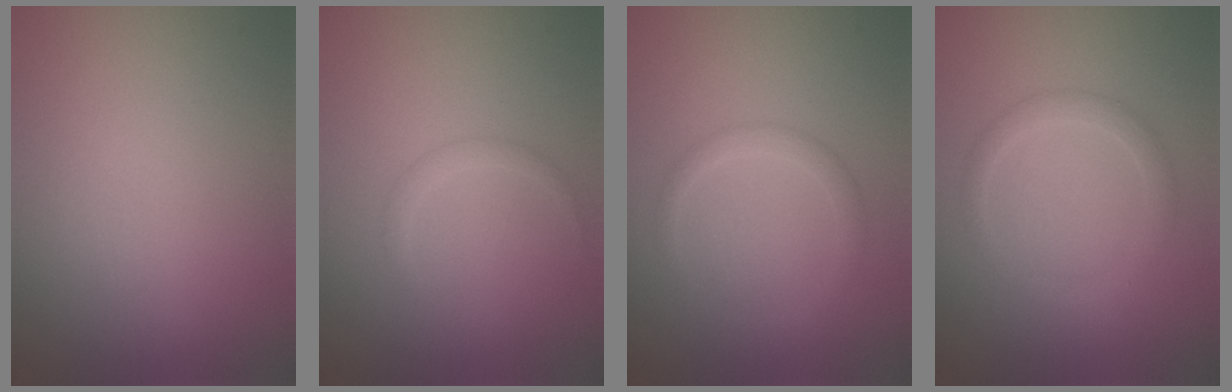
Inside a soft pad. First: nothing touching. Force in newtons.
{"total": 0.8, "press": 0.8, "slide": 0.1}
{"total": 1.5, "press": 1.5, "slide": 0.0}
{"total": 2.0, "press": 2.0, "slide": 0.1}